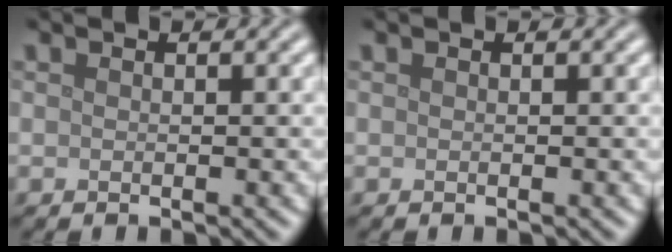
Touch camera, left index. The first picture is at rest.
{"total": 0.0}